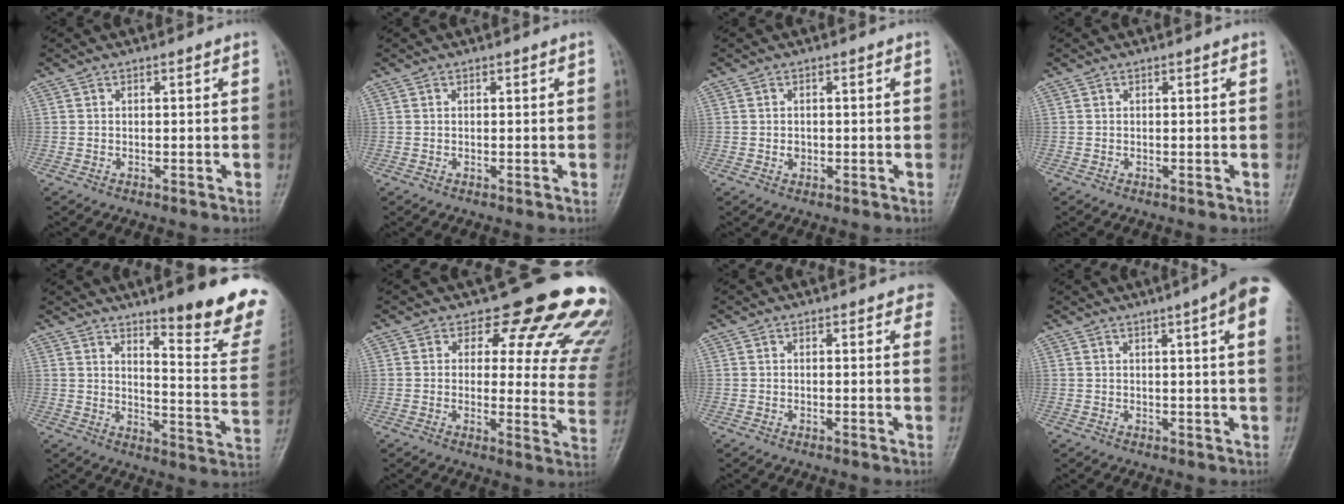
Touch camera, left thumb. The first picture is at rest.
{"total": 0.0}
{"total": 1.2, "force": [-0.2, 1.0, 0.6], "torque": [-0.004, 0.002, -0.002]}
{"total": 0.0}
{"total": 18.1, "force": [12.7, 3.1, 12.5], "torque": [-0.124, -0.096, 0.171]}
{"total": 19.0, "force": [15.6, 7.4, 8.0], "torque": [-0.038, -0.112, 0.159]}
{"total": 4.2, "force": [3.0, 1.6, 2.5], "torque": [-0.001, -0.004, 0.022]}
{"total": 11.8, "force": [5.3, 1.3, 10.5], "torque": [-0.122, -0.005, 0.052]}